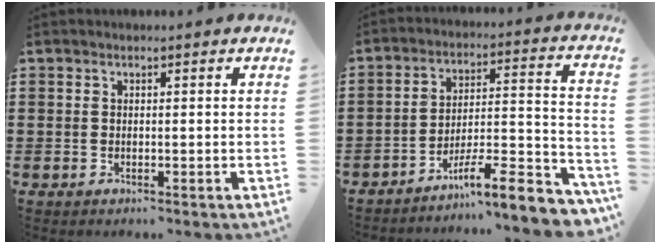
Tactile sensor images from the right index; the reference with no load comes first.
{"total": 8.4, "force": [-6.6, 1.0, 5.1], "torque": [-0.077, -0.001, -0.127]}